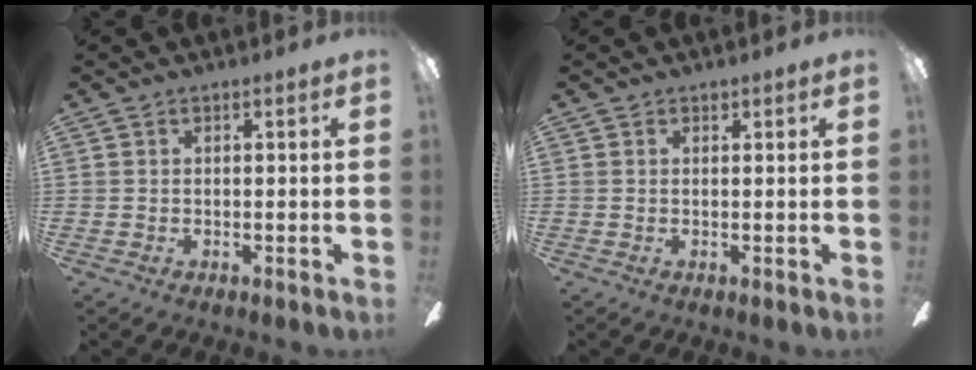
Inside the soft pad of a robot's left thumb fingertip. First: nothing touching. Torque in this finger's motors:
{"motor_torque": [0.08, 0.09, 0.13, -0.13, 0.00]}